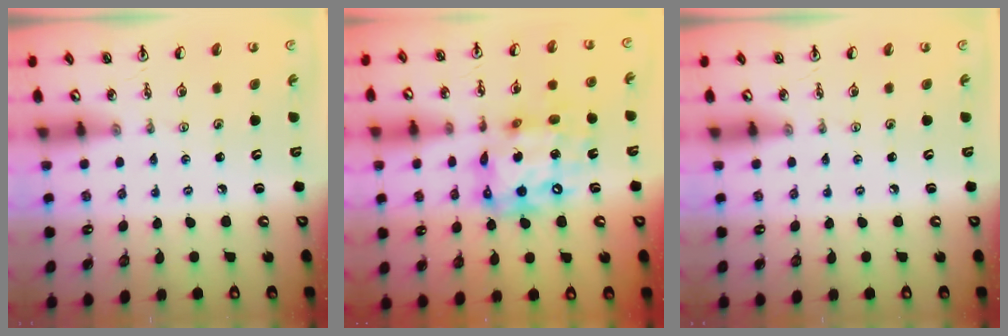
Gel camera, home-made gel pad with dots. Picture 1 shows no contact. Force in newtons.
{"total": 16.2, "press": 16.1, "slide": 1.4}
{"total": 0.0}